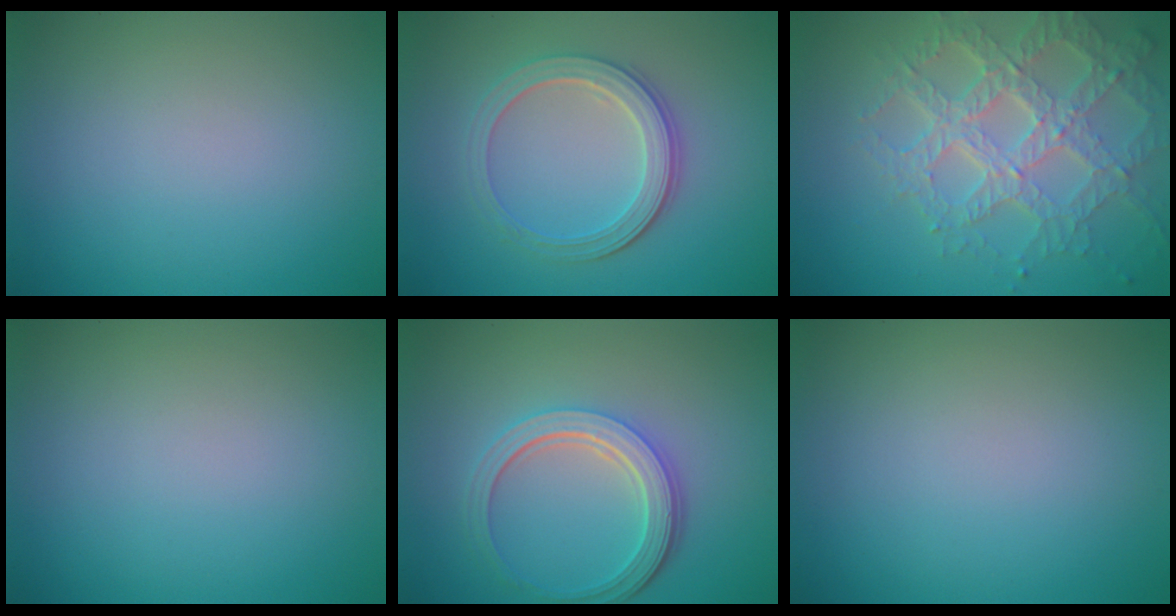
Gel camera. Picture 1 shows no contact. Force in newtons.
{"total": 3.9, "press": 3.4, "slide": 1.9}
{"total": 7.1, "press": 5.1, "slide": 4.9}
{"total": 0.0}
{"total": 4.9, "press": 3.7, "slide": 3.2}
{"total": 0.0}